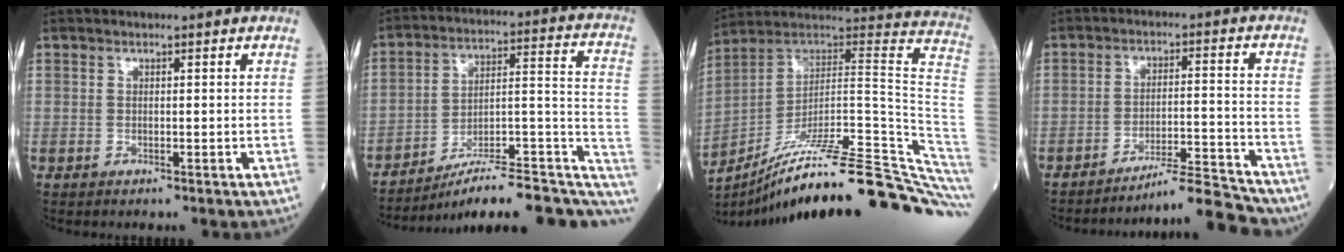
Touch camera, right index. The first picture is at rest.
{"total": 18.3, "force": [-13.1, 5.0, 11.7], "torque": [-0.105, 0.065, -0.182]}
{"total": 32.5, "force": [-25.1, 1.1, 20.5], "torque": [-0.170, 0.016, -0.362]}
{"total": 8.7, "force": [-8.5, -1.5, 0.8], "torque": [0.001, 0.019, -0.142]}